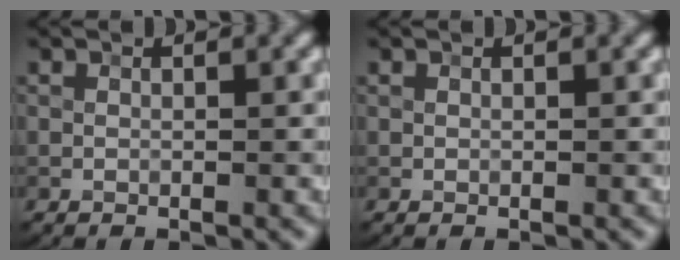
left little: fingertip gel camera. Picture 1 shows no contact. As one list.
[{"total": 0.0}]